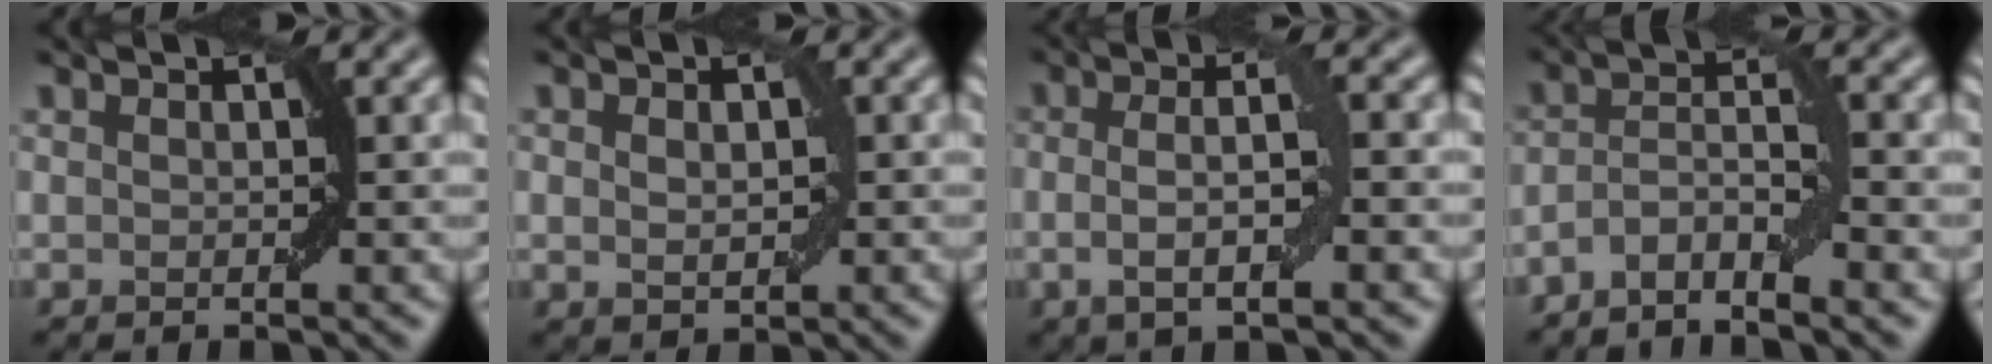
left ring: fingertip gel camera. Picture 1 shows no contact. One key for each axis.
{"total": 1.9, "fx": 0.2, "fy": 1.3, "fz": 1.4, "tx": -0.018, "ty": 0.000, "tz": 0.008}
{"total": 4.1, "fx": -0.6, "fy": 1.0, "fz": 3.9, "tx": -0.074, "ty": -0.002, "tz": -0.013}
{"total": 3.4, "fx": -2.6, "fy": 0.4, "fz": 2.2, "tx": -0.040, "ty": 0.008, "tz": -0.057}